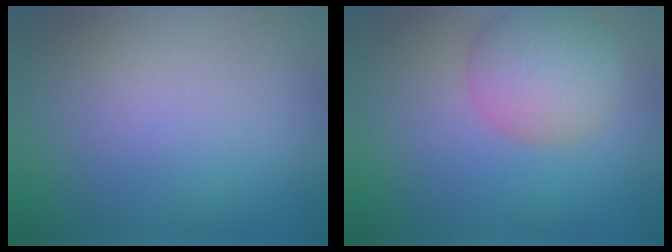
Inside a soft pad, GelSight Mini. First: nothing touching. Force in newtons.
{"total": 5.6, "press": 5.5, "slide": 0.4}